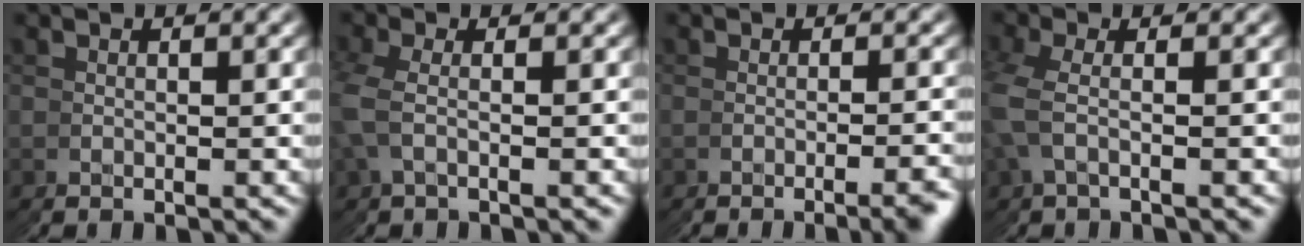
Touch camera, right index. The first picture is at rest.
{"total": 1.6, "force": [1.6, 0.0, -0.4], "torque": [-0.012, 0.014, 0.023]}
{"total": 1.7, "force": [-1.2, -1.2, 0.5], "torque": [-0.001, 0.015, -0.025]}
{"total": 1.9, "force": [1.8, 0.3, -0.3], "torque": [-0.017, 0.015, 0.027]}